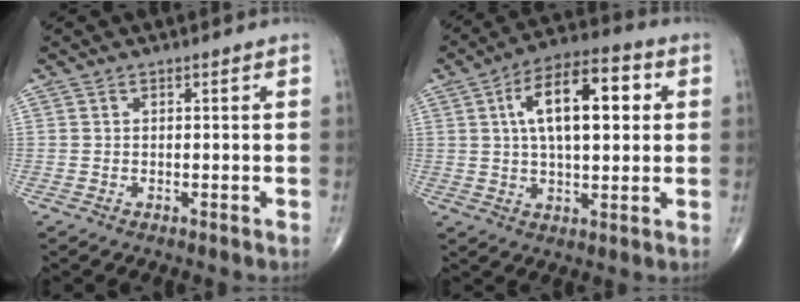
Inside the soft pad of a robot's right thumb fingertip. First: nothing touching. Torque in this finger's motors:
{"motor_torque": [0.74, 4.27, 1.04, 0.33, 0.10]}